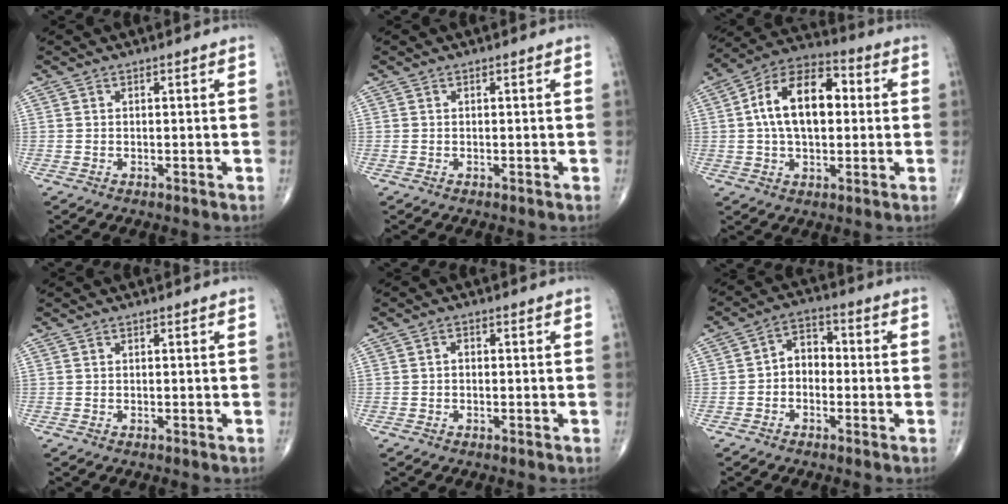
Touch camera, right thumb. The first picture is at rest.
{"total": 0.0}
{"total": 15.5, "force": [1.8, 9.0, 12.5], "torque": [-0.199, 0.029, 0.021]}
{"total": 0.0}
{"total": 1.1, "force": [-0.1, 0.8, 0.8], "torque": [-0.007, 0.005, -0.005]}
{"total": 5.4, "force": [-0.9, 4.0, 3.5], "torque": [-0.035, 0.025, -0.032]}